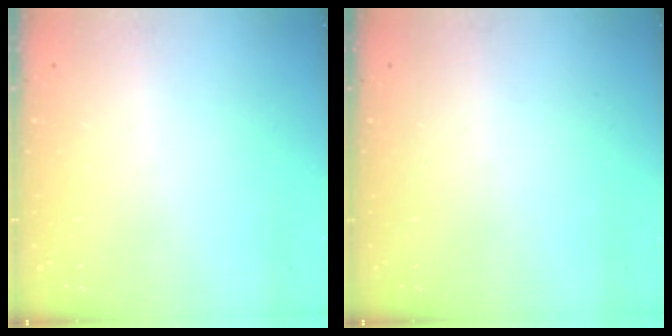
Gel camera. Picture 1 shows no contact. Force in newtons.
{"total": 0.0}